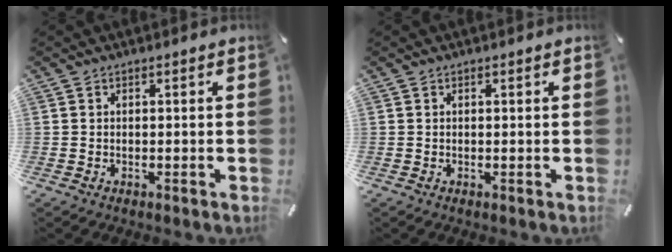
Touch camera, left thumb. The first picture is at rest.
{"total": 0.0}